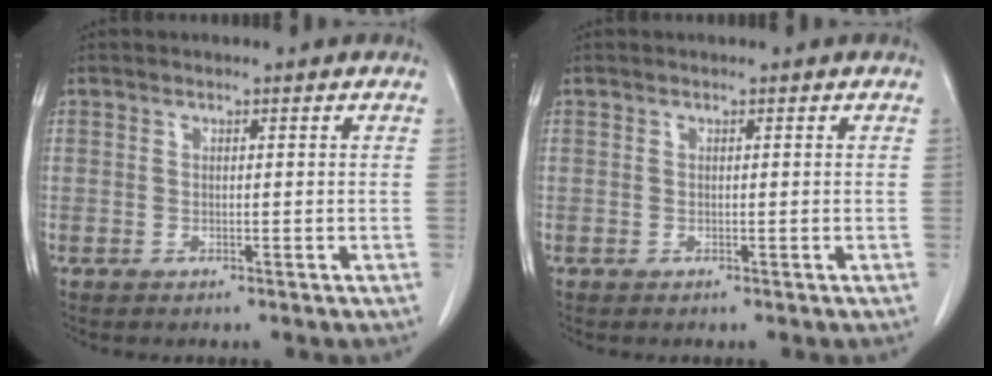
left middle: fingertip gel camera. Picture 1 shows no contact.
{"total": 0.0}